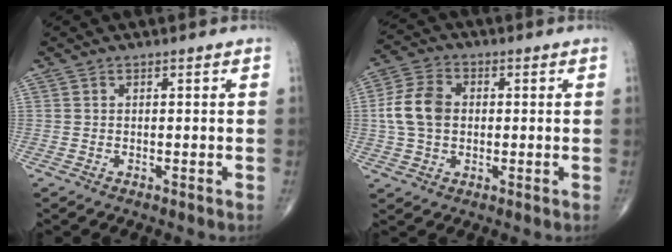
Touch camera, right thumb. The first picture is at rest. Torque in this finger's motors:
{"motor_torque": [0.16, 0.15, 0.29, -0.26, 0.18]}